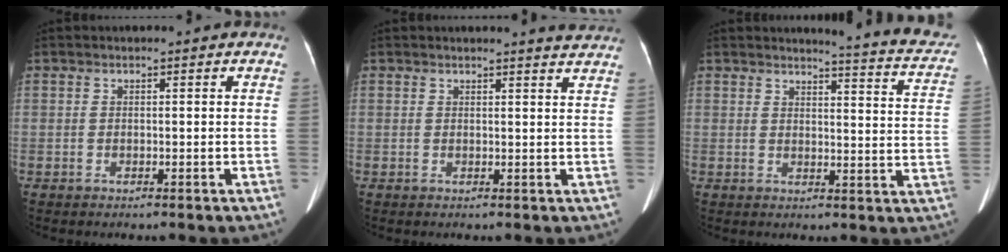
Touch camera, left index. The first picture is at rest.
{"total": 3.6, "force": [3.5, -0.2, 0.7], "torque": [-0.012, -0.009, 0.023]}
{"total": 12.6, "force": [11.9, 0.8, 4.0], "torque": [-0.030, -0.063, 0.105]}